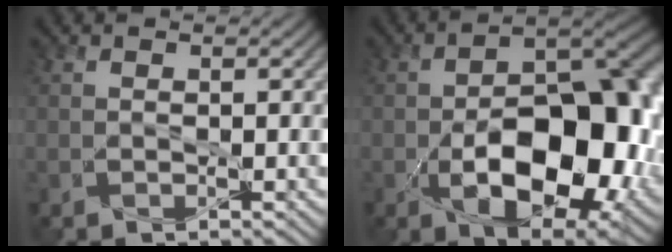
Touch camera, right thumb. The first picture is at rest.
{"total": 14.5, "force": [-4.0, 7.4, 11.8], "torque": [-0.147, -0.023, -0.051]}